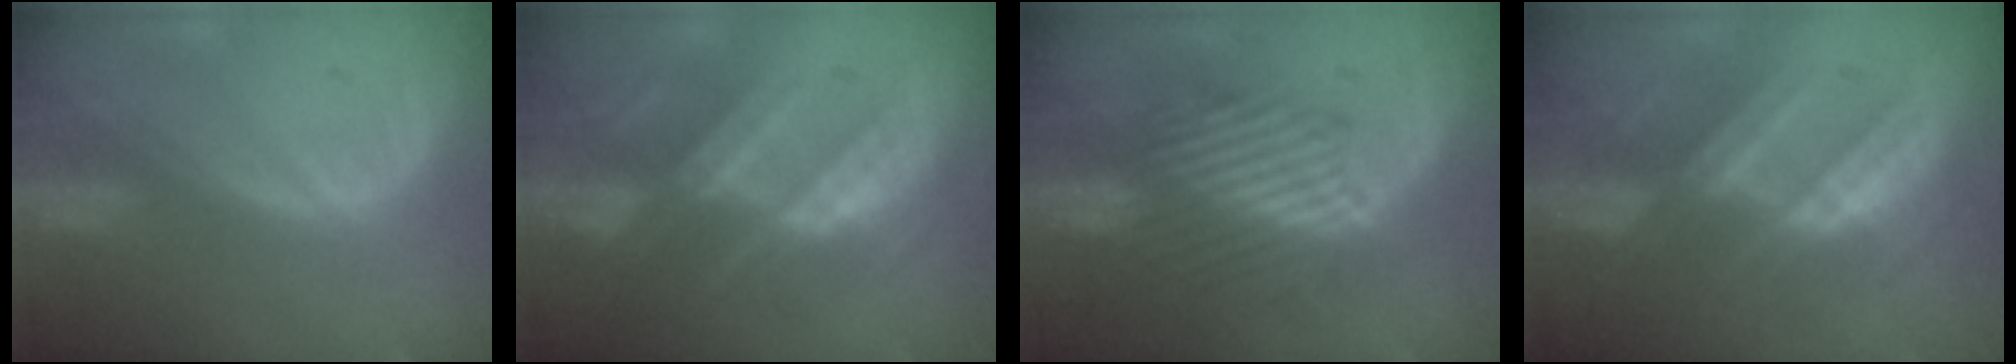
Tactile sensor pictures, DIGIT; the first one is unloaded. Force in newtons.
{"total": 8.9, "press": 7.8, "slide": 4.2}
{"total": 8.9, "press": 8.6, "slide": 2.4}
{"total": 7.2, "press": 7.2, "slide": 0.9}